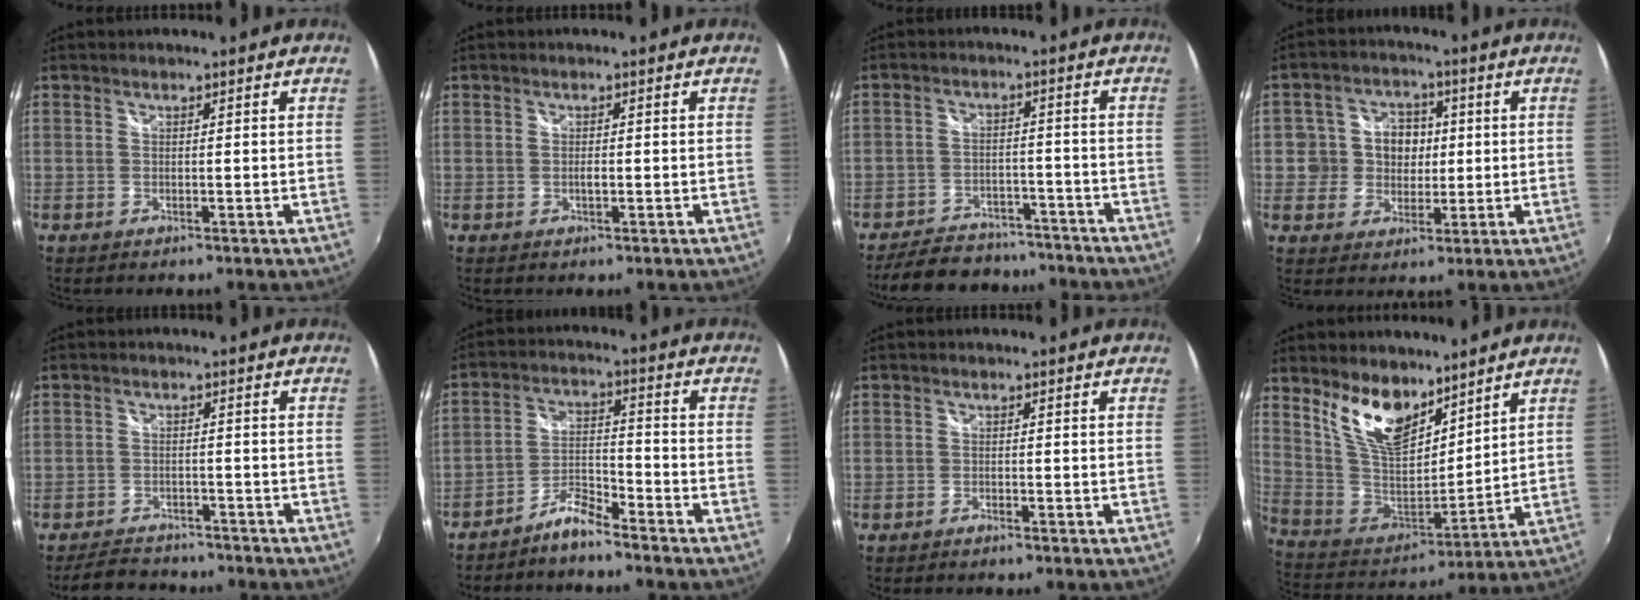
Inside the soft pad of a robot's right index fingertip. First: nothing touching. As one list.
[{"total": 1.0, "force": [-0.2, 0.4, 0.9], "torque": [-0.016, 0.001, -0.003]}, {"total": 14.6, "force": [-12.2, 6.5, 4.6], "torque": [-0.120, 0.022, -0.165]}, {"total": 7.4, "force": [0.2, 7.0, 2.3], "torque": [-0.044, 0.016, 0.001]}, {"total": 6.6, "force": [-5.7, 3.2, 1.2], "torque": [-0.047, 0.011, -0.087]}, {"total": 5.2, "force": [-4.9, 0.4, 1.8], "torque": [-0.043, 0.015, -0.096]}, {"total": 0.9, "force": [-0.9, 0.2, 0.1], "torque": [-0.008, -0.004, -0.018]}, {"total": 14.3, "force": [9.5, 6.6, 8.4], "torque": [-0.163, -0.003, 0.191]}]